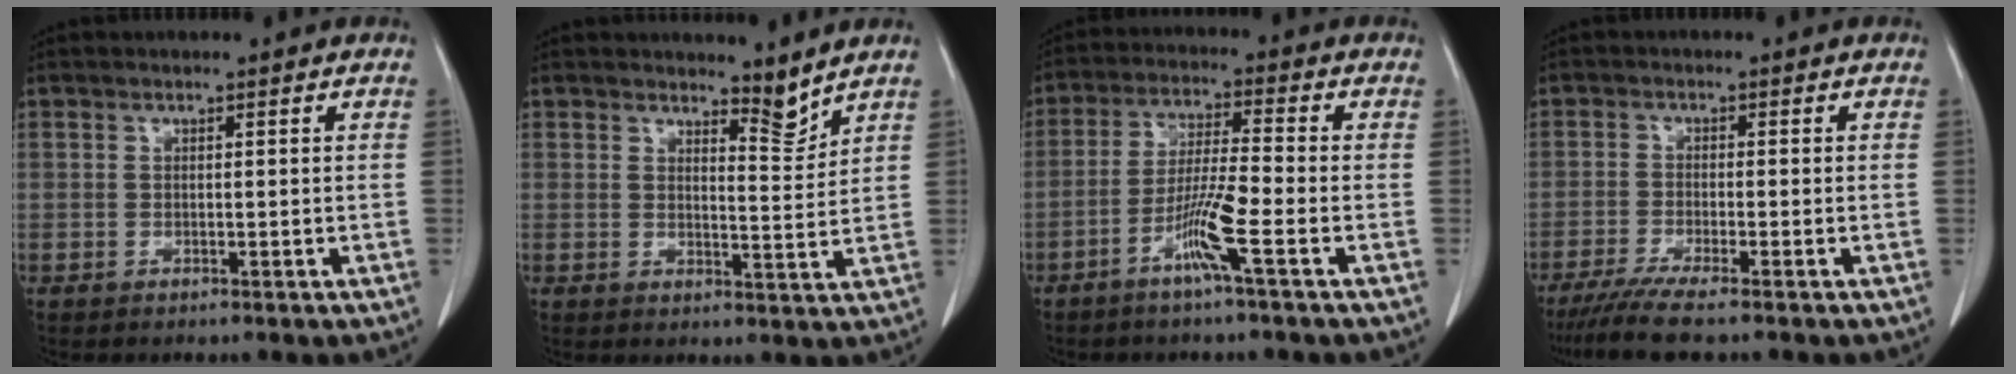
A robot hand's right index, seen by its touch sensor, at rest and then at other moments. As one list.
[{"total": 3.5, "force": [3.3, 0.5, 0.9], "torque": [-0.013, -0.021, 0.049]}, {"total": 7.4, "force": [-3.5, -0.7, 6.5], "torque": [-0.128, -0.007, -0.073]}, {"total": 5.7, "force": [-4.6, -0.7, 3.3], "torque": [-0.054, -0.016, -0.081]}]